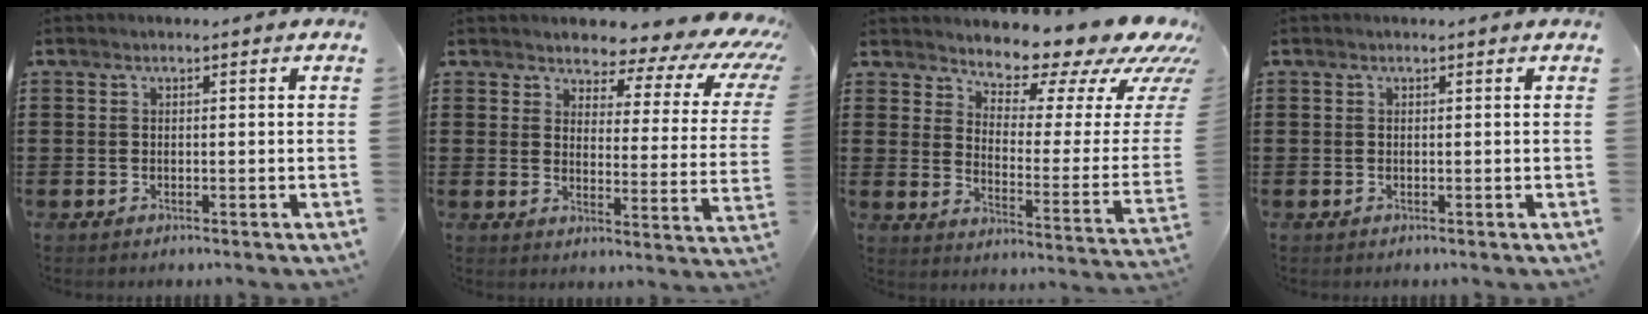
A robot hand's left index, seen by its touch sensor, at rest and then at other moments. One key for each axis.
{"total": 4.6, "fx": 3.6, "fy": 2.0, "fz": 2.0, "tx": -0.047, "ty": -0.028, "tz": 0.054}
{"total": 9.6, "fx": 8.4, "fy": 2.9, "fz": 3.7, "tx": -0.062, "ty": -0.074, "tz": 0.137}
{"total": 0.0}